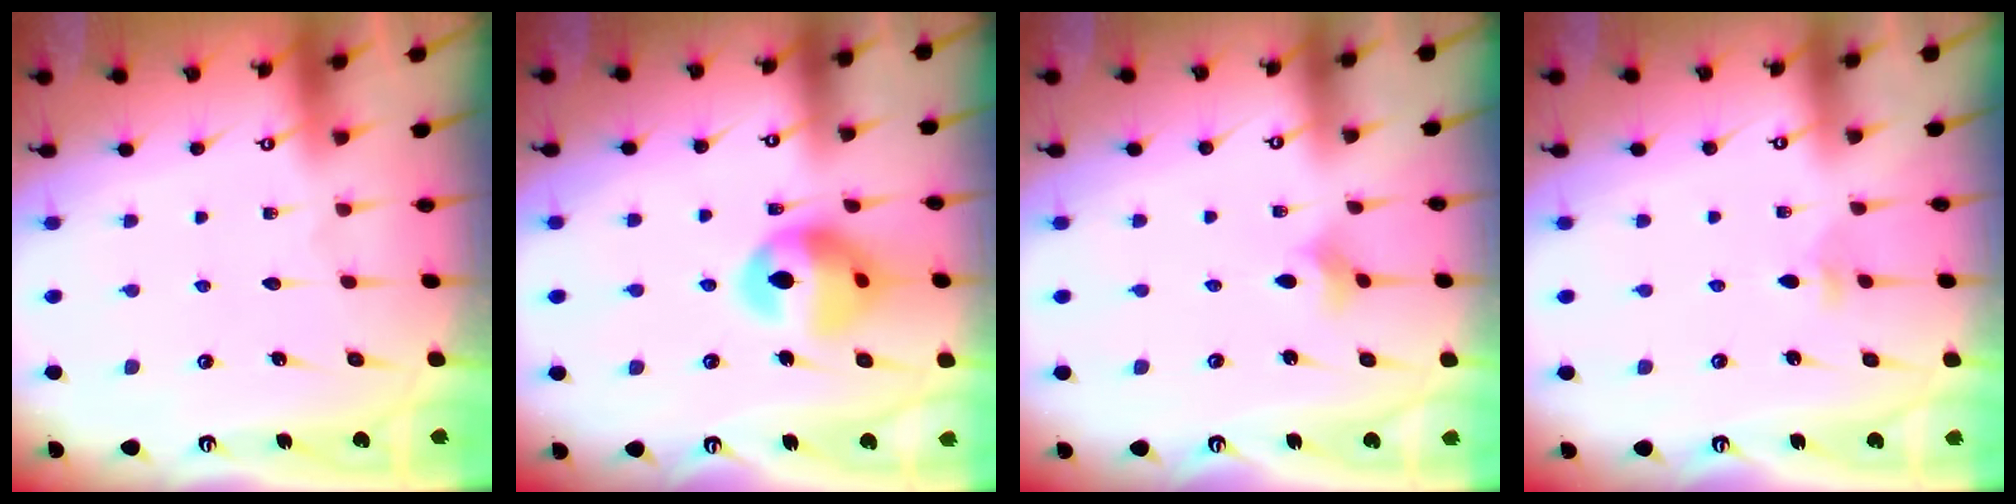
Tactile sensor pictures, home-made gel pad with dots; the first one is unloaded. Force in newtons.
{"total": 14.3, "press": 13.5, "slide": 4.8}
{"total": 2.9, "press": 2.9, "slide": 0.5}
{"total": 2.8, "press": 2.7, "slide": 0.8}